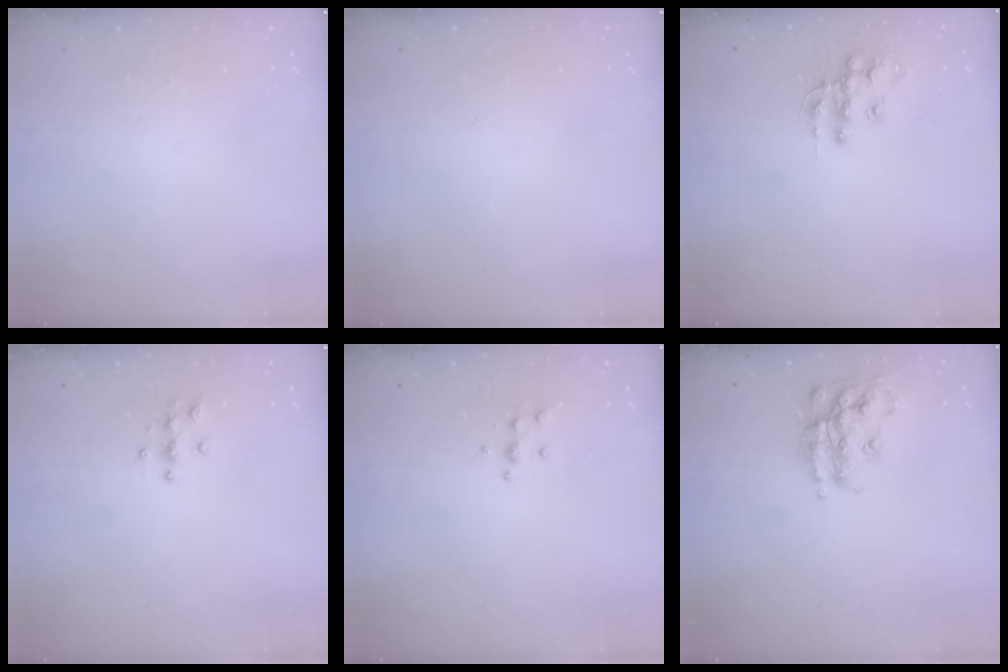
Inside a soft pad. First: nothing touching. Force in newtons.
{"total": 0.0}
{"total": 11.6, "press": 11.5, "slide": 0.8}
{"total": 3.8, "press": 3.8, "slide": 0.5}
{"total": 5.0, "press": 4.8, "slide": 1.0}
{"total": 16.6, "press": 16.5, "slide": 1.0}